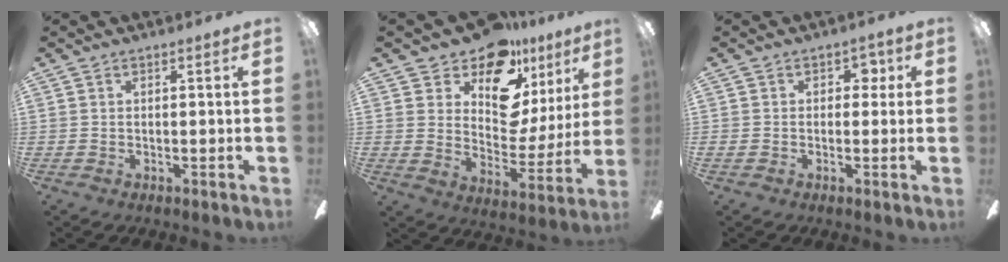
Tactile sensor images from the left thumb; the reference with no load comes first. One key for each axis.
{"total": 16.1, "fx": 12.2, "fy": 8.0, "fz": 6.8, "tx": -0.109, "ty": -0.099, "tz": 0.215}
{"total": 3.0, "fx": 0.3, "fy": 2.3, "fz": 1.9, "tx": -0.024, "ty": 0.005, "tz": -0.001}